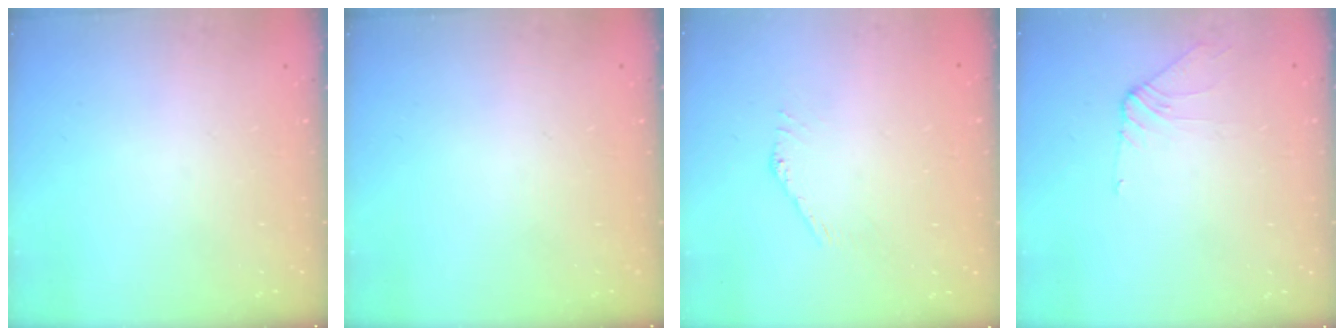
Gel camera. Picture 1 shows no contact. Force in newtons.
{"total": 0.0}
{"total": 2.6, "press": 2.6, "slide": 0.1}
{"total": 4.7, "press": 4.6, "slide": 0.8}